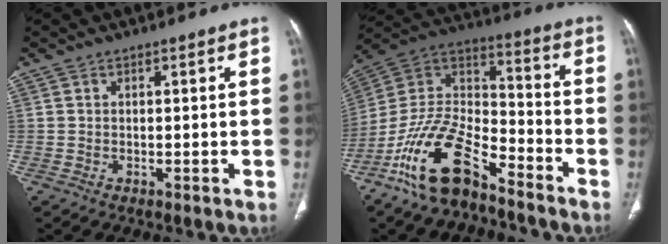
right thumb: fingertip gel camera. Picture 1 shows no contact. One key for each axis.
{"total": 17.1, "fx": -11.7, "fy": 6.7, "fz": 10.5, "tx": -0.186, "ty": 0.079, "tz": -0.222}